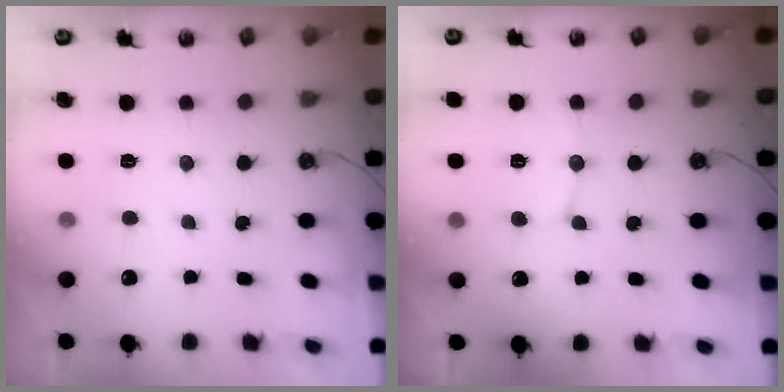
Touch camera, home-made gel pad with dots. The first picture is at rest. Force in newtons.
{"total": 6.8, "press": 6.8, "slide": 0.5}